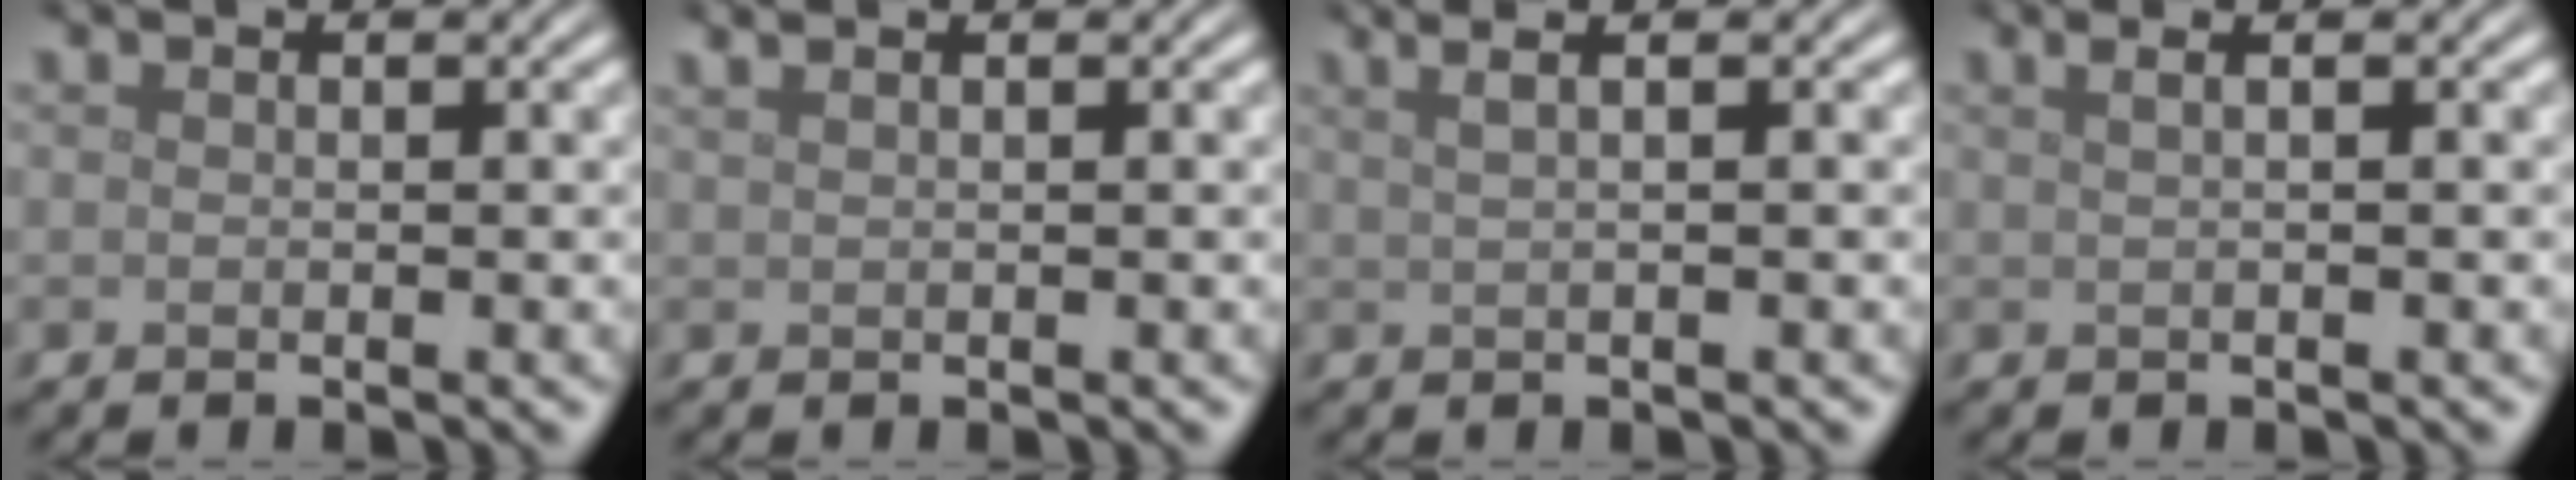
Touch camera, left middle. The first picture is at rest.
{"total": 2.4, "force": [1.5, 1.1, 1.5], "torque": [-0.013, 0.008, 0.000]}
{"total": 5.3, "force": [2.7, 2.6, 3.8], "torque": [-0.030, 0.041, 0.007]}
{"total": 3.6, "force": [1.6, 1.9, 2.6], "torque": [-0.019, 0.024, -0.008]}